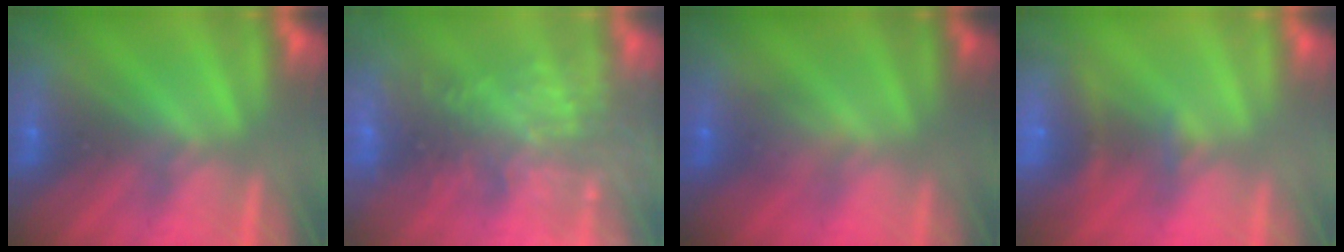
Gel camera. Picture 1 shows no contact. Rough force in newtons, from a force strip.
{"total": 10.8}
{"total": 1.0}
{"total": 8.2}